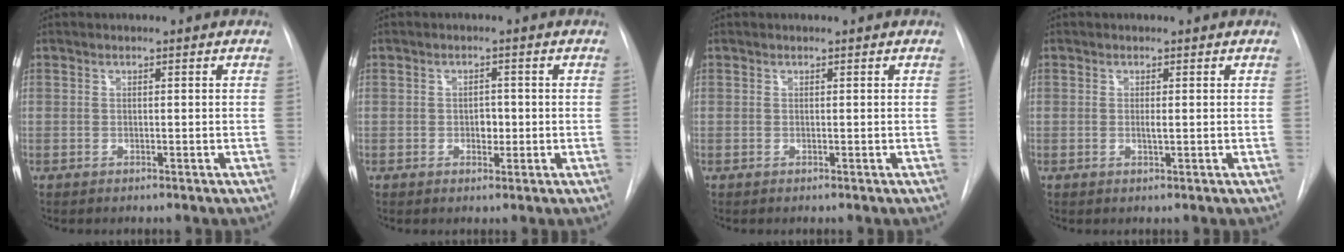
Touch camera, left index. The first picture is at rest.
{"total": 2.0, "force": [-0.3, 1.4, 1.4], "torque": [-0.019, 0.002, -0.003]}
{"total": 0.0}
{"total": 0.8, "force": [0.1, 0.1, 0.8], "torque": [-0.020, -0.003, 0.002]}